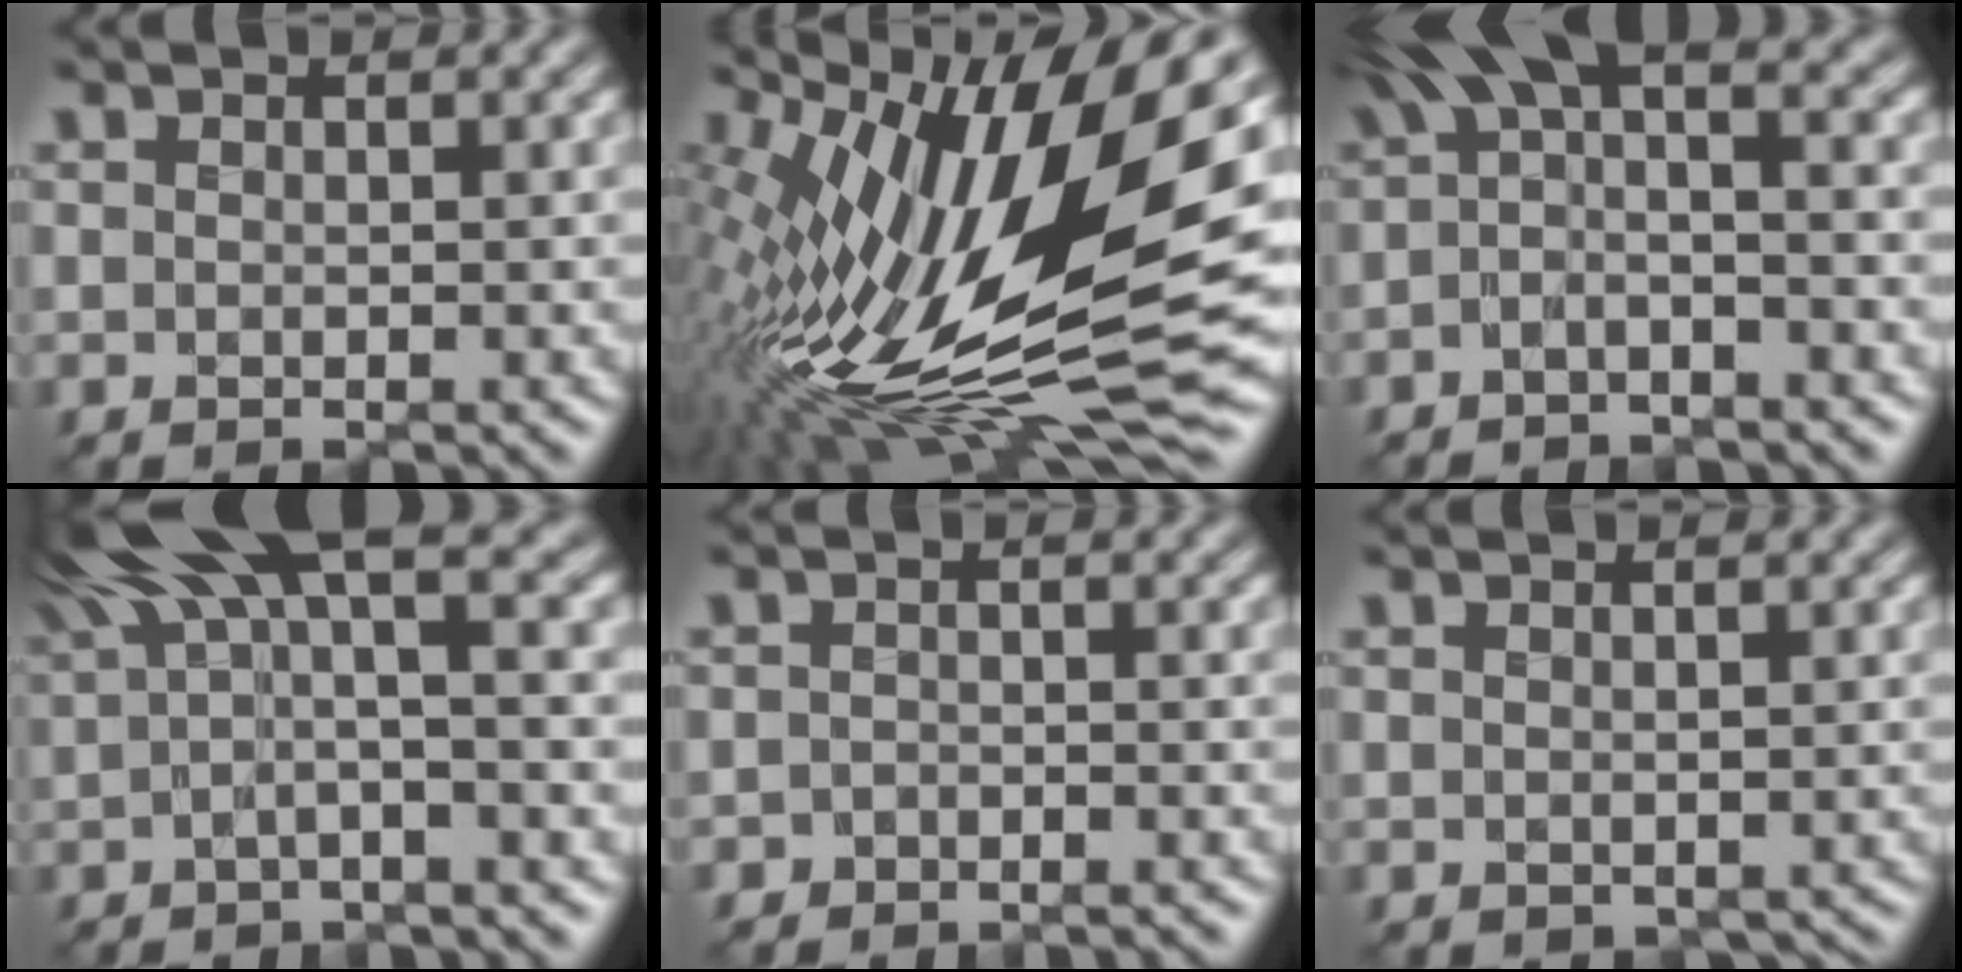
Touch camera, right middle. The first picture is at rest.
{"total": 17.4, "force": [0.8, 7.1, 15.9], "torque": [-0.282, 0.009, -0.012]}
{"total": 5.5, "force": [0.9, 1.8, 5.1], "torque": [-0.082, 0.023, 0.002]}
{"total": 8.4, "force": [4.0, 2.3, 7.1], "torque": [-0.129, 0.025, 0.068]}
{"total": 1.2, "force": [-1.1, 0.4, -0.2], "torque": [0.008, -0.001, -0.024]}
{"total": 0.7, "force": [0.1, 0.6, 0.5], "torque": [-0.010, -0.002, 0.004]}